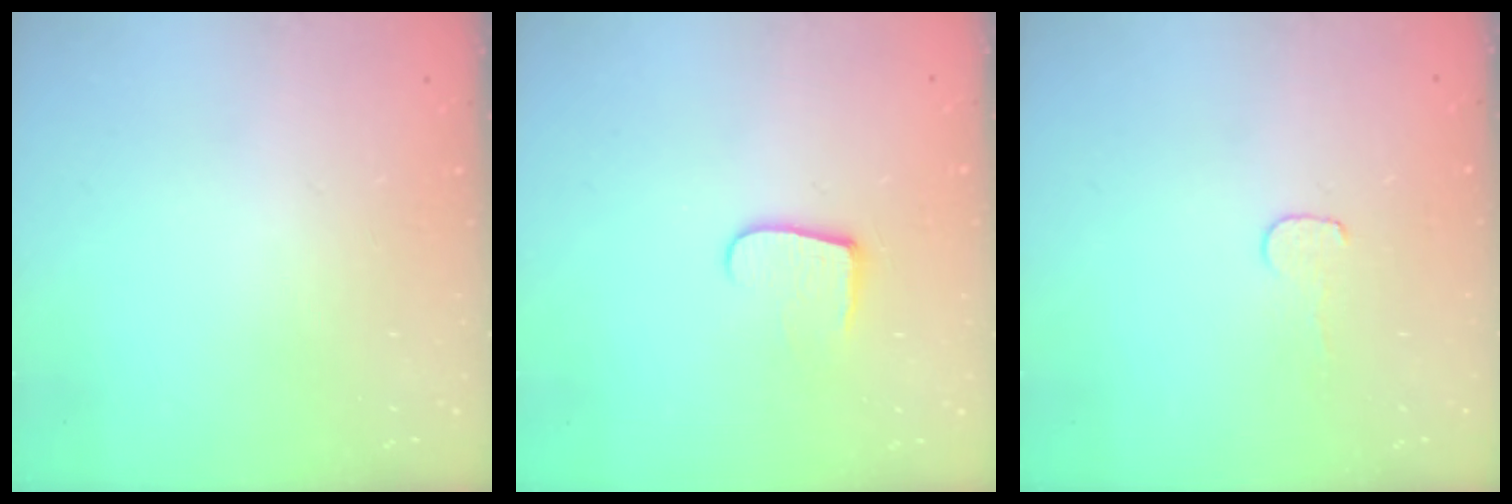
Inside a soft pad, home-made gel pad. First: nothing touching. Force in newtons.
{"total": 6.9, "press": 6.9, "slide": 0.7}
{"total": 3.7, "press": 3.6, "slide": 0.3}